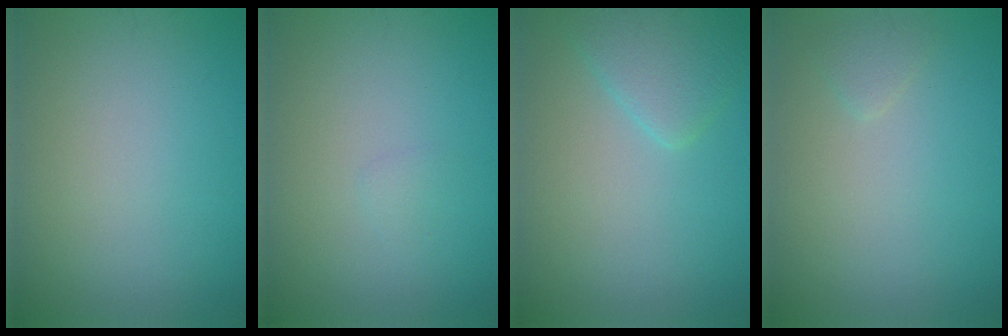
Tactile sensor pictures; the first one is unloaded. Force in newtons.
{"total": 0.6, "press": 0.5, "slide": 0.1}
{"total": 3.0, "press": 3.0, "slide": 0.2}
{"total": 0.9, "press": 0.9, "slide": 0.1}